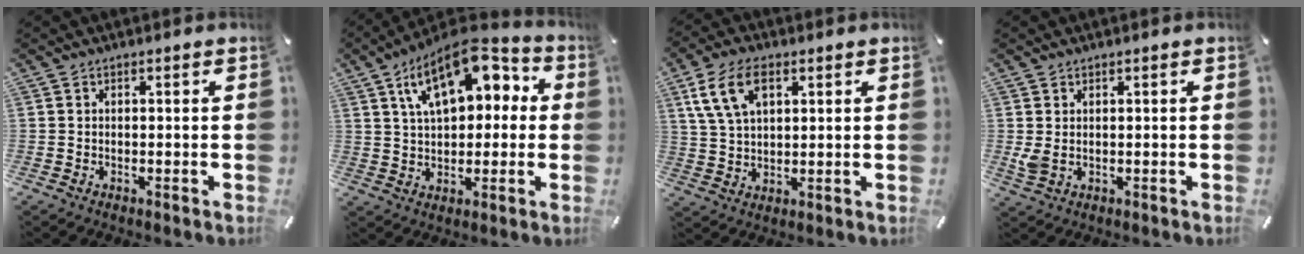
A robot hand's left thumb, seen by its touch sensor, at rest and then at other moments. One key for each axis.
{"total": 15.7, "fx": 7.0, "fy": 9.3, "fz": 10.6, "tx": -0.178, "ty": -0.018, "tz": 0.121}
{"total": 9.5, "fx": 4.1, "fy": 5.8, "fz": 6.2, "tx": -0.147, "ty": 0.007, "tz": 0.078}
{"total": 2.4, "fx": 0.6, "fy": 1.6, "fz": 1.6, "tx": -0.030, "ty": -0.004, "tz": 0.009}